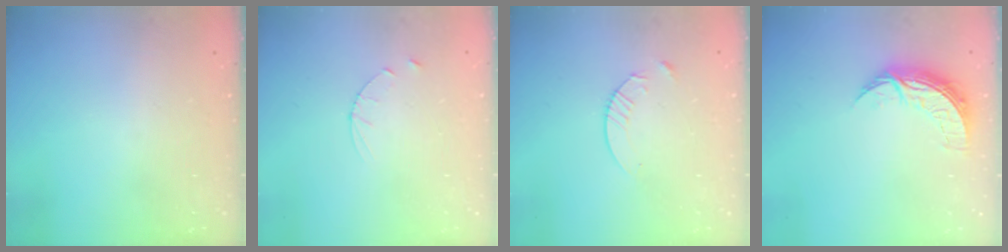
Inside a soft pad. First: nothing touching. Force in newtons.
{"total": 3.1, "press": 3.1, "slide": 0.3}
{"total": 4.8, "press": 4.8, "slide": 0.6}
{"total": 7.5, "press": 7.5, "slide": 0.5}